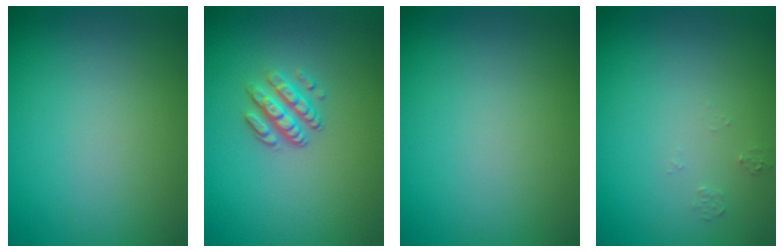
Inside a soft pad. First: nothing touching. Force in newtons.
{"total": 2.9, "press": 2.3, "slide": 1.8}
{"total": 0.0}
{"total": 0.7, "press": 0.7, "slide": 0.1}